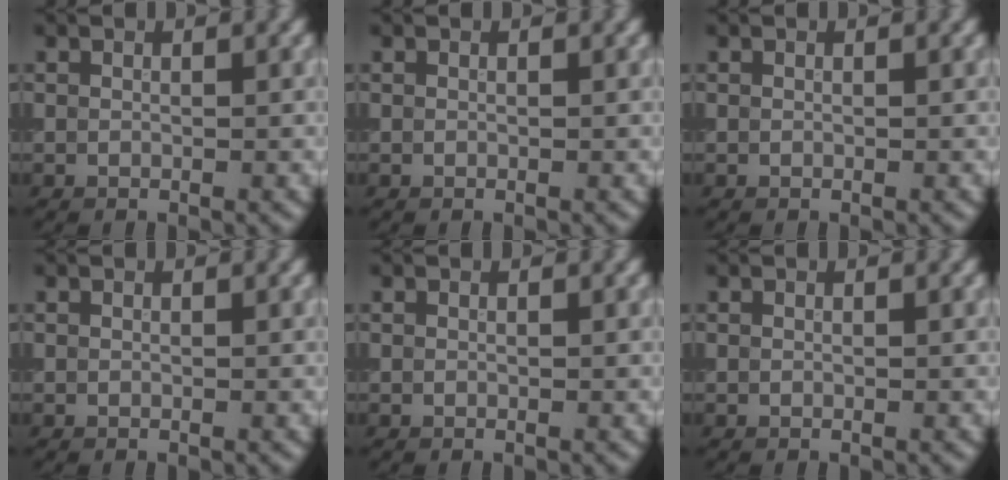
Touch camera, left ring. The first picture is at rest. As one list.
[{"total": 0.0}, {"total": 0.0}, {"total": 0.0}, {"total": 0.0}, {"total": 0.0}]